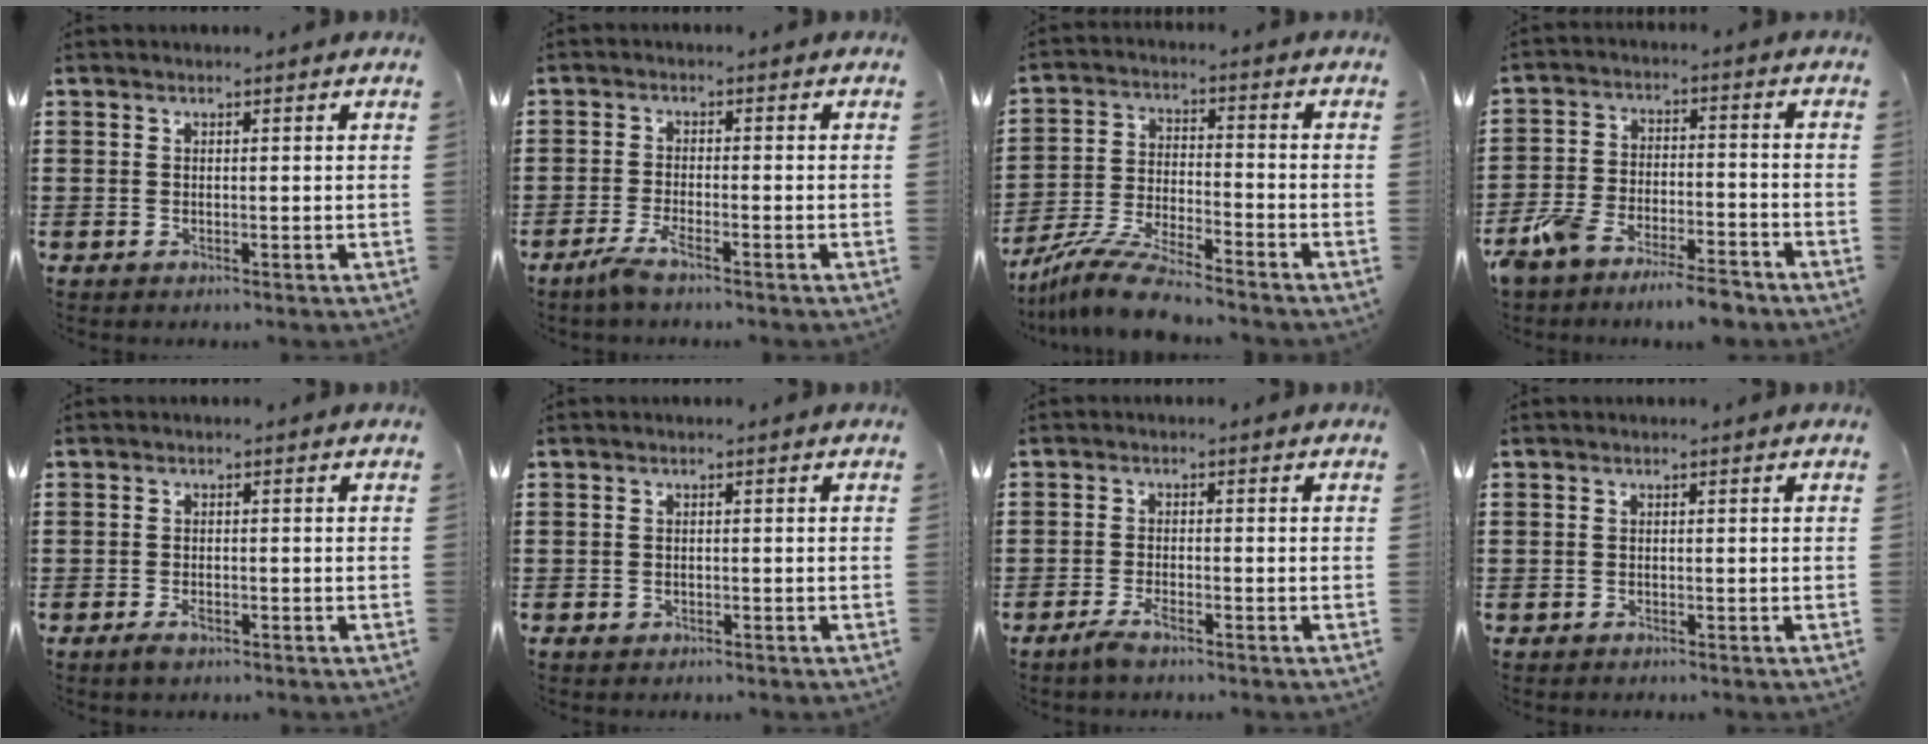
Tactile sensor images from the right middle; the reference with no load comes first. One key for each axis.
{"total": 3.0, "fx": -2.1, "fy": 0.1, "fz": 2.1, "tx": -0.050, "ty": -0.004, "tz": -0.042}
{"total": 8.8, "fx": -8.0, "fy": 0.7, "fz": 3.6, "tx": -0.080, "ty": 0.001, "tz": -0.158}
{"total": 8.0, "fx": -7.5, "fy": 0.9, "fz": 2.7, "tx": -0.060, "ty": 0.008, "tz": -0.147}
{"total": 1.8, "fx": -1.1, "fy": 0.6, "fz": 1.2, "tx": -0.031, "ty": -0.004, "tz": -0.024}
{"total": 0.8, "fx": -0.6, "fy": 0.5, "fz": 0.3, "tx": -0.006, "ty": 0.000, "tz": -0.012}
{"total": 2.3, "fx": -1.7, "fy": 0.3, "fz": 1.5, "tx": -0.033, "ty": -0.001, "tz": -0.034}
{"total": 0.5, "fx": -0.5, "fy": 0.2, "fz": -0.1, "tx": 0.000, "ty": -0.001, "tz": -0.010}